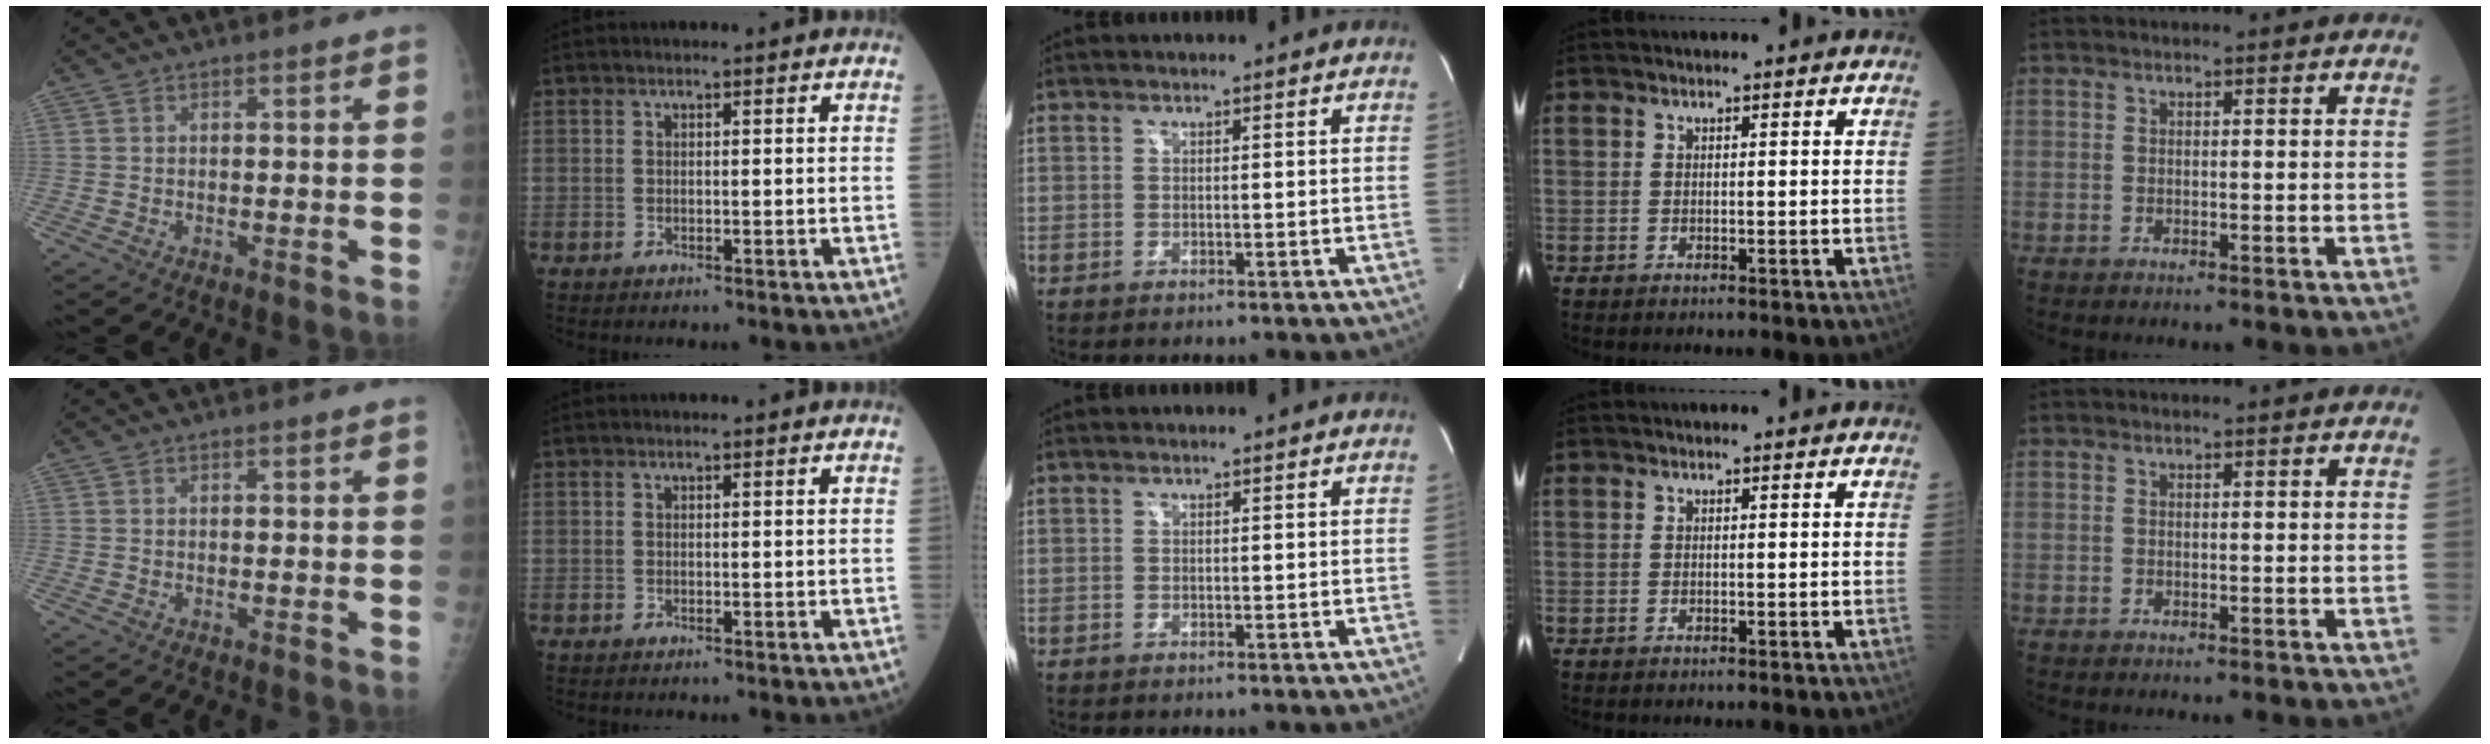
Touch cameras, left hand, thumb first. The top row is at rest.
{}